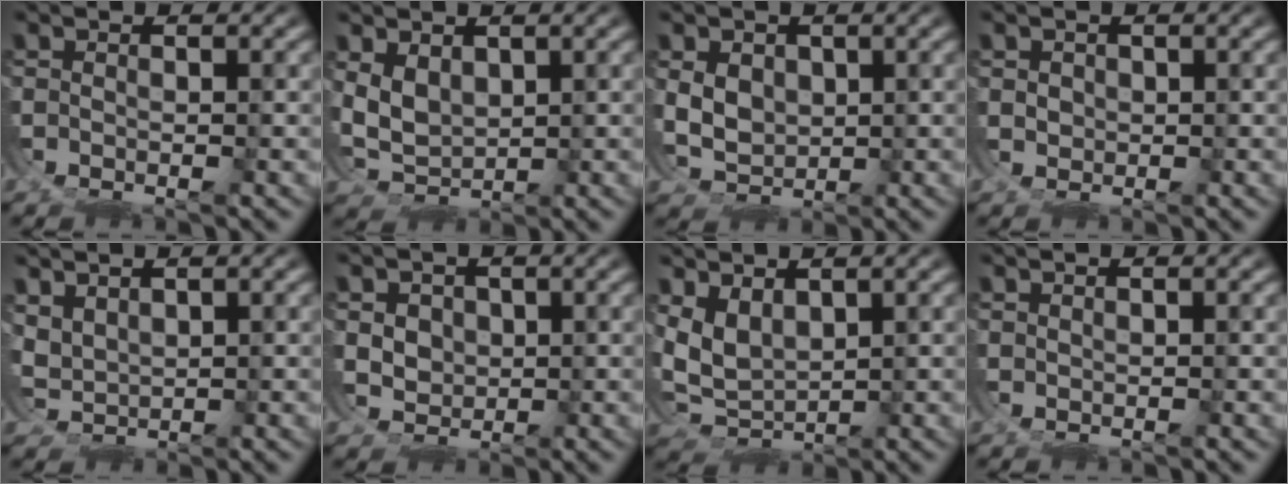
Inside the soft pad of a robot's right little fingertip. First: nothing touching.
{"total": 6.4, "force": [-0.2, 5.7, 2.8], "torque": [-0.096, -0.028, 0.009]}
{"total": 5.6, "force": [0.0, 5.1, 2.3], "torque": [-0.070, -0.022, 0.012]}
{"total": 1.3, "force": [0.4, 1.2, 0.0], "torque": [-0.002, -0.002, 0.011]}
{"total": 3.6, "force": [0.9, 3.4, 0.8], "torque": [-0.058, -0.013, 0.023]}
{"total": 3.7, "force": [0.5, 3.5, 1.1], "torque": [-0.030, -0.013, 0.018]}
{"total": 8.8, "force": [-0.2, 8.0, 3.6], "torque": [-0.127, -0.037, 0.005]}
{"total": 0.5, "force": [0.5, 0.1, -0.2], "torque": [0.007, 0.003, 0.010]}